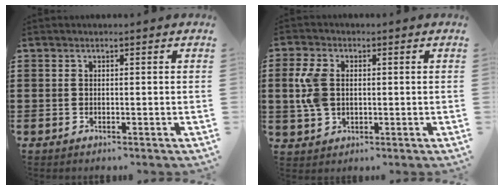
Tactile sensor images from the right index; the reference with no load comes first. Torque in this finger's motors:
{"motor_torque": [0.26, 0.11, 0.20, 0.14]}